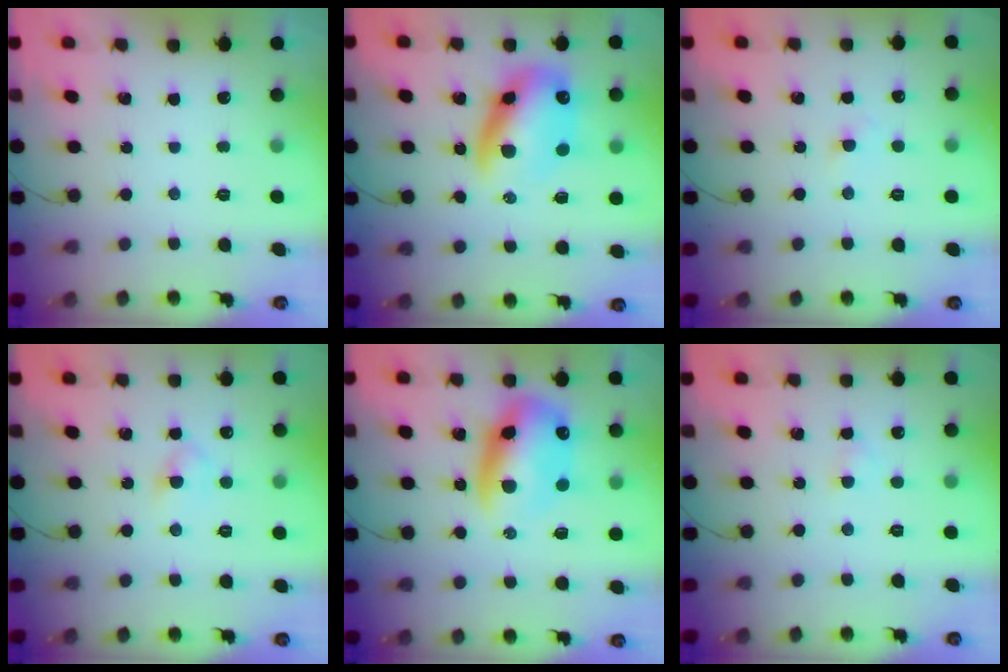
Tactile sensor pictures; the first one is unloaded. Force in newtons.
{"total": 14.8, "press": 14.3, "slide": 3.7}
{"total": 1.9, "press": 1.6, "slide": 1.0}
{"total": 3.9, "press": 3.7, "slide": 1.3}
{"total": 13.4, "press": 13.0, "slide": 3.4}
{"total": 1.8, "press": 1.5, "slide": 0.9}